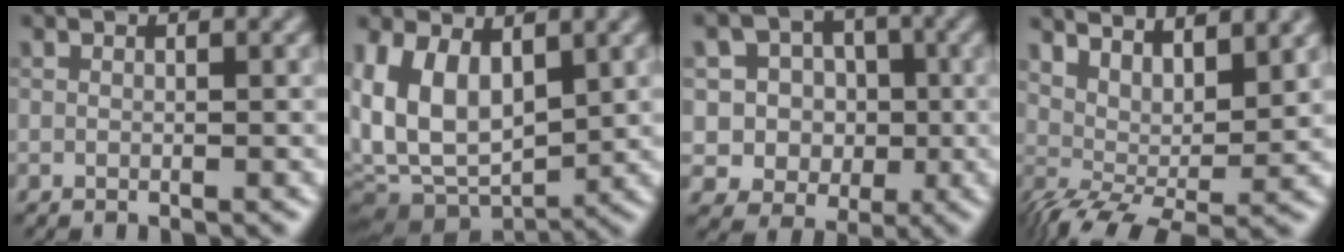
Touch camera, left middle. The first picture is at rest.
{"total": 8.7, "force": [0.9, 5.3, 6.9], "torque": [-0.145, -0.006, 0.017]}
{"total": 6.3, "force": [0.7, 5.9, 2.1], "torque": [-0.023, 0.019, -0.010]}
{"total": 6.1, "force": [2.9, 2.2, 4.9], "torque": [-0.083, 0.000, 0.055]}